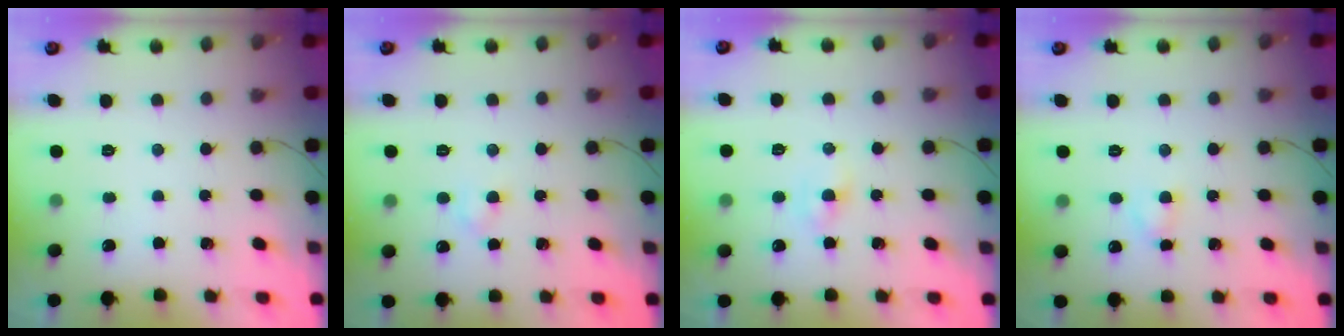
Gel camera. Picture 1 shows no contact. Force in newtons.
{"total": 2.2, "press": 2.0, "slide": 0.8}
{"total": 1.8, "press": 1.7, "slide": 0.7}
{"total": 2.8, "press": 2.6, "slide": 1.1}